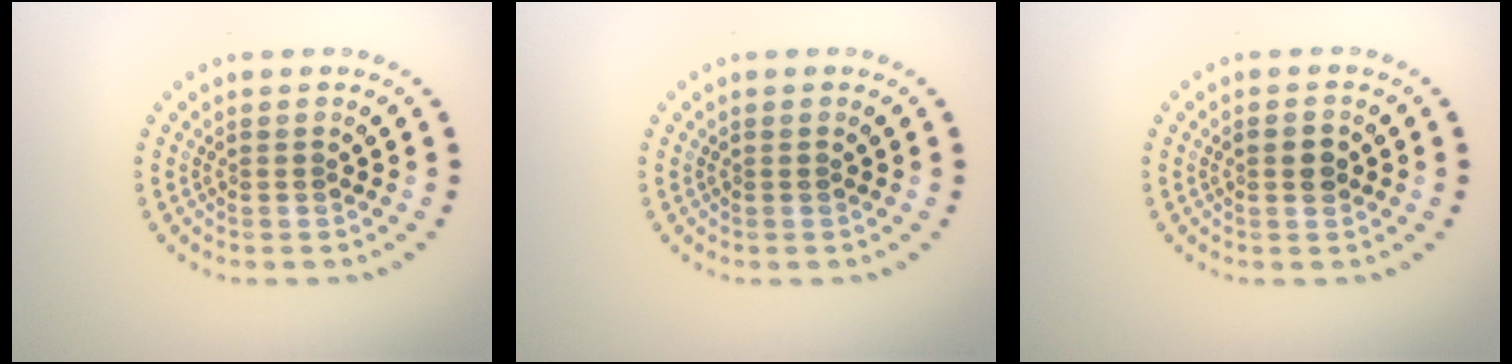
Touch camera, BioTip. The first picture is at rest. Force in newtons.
{"total": 0.0}
{"total": 1.5, "press": 1.5, "slide": 0.2}